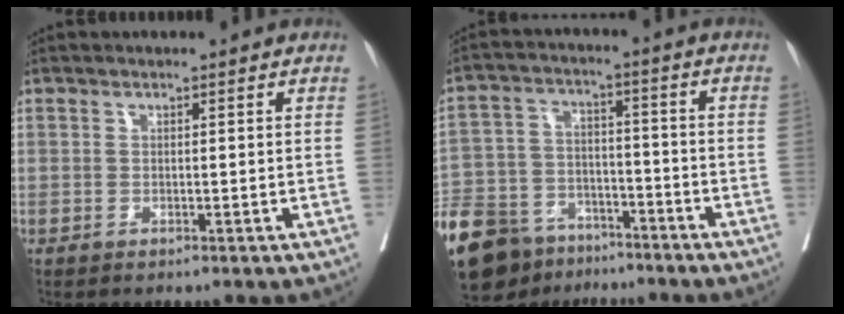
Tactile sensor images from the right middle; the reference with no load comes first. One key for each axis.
{"total": 20.9, "fx": -15.4, "fy": 11.1, "fz": 8.8, "tx": -0.247, "ty": -0.015, "tz": -0.253}